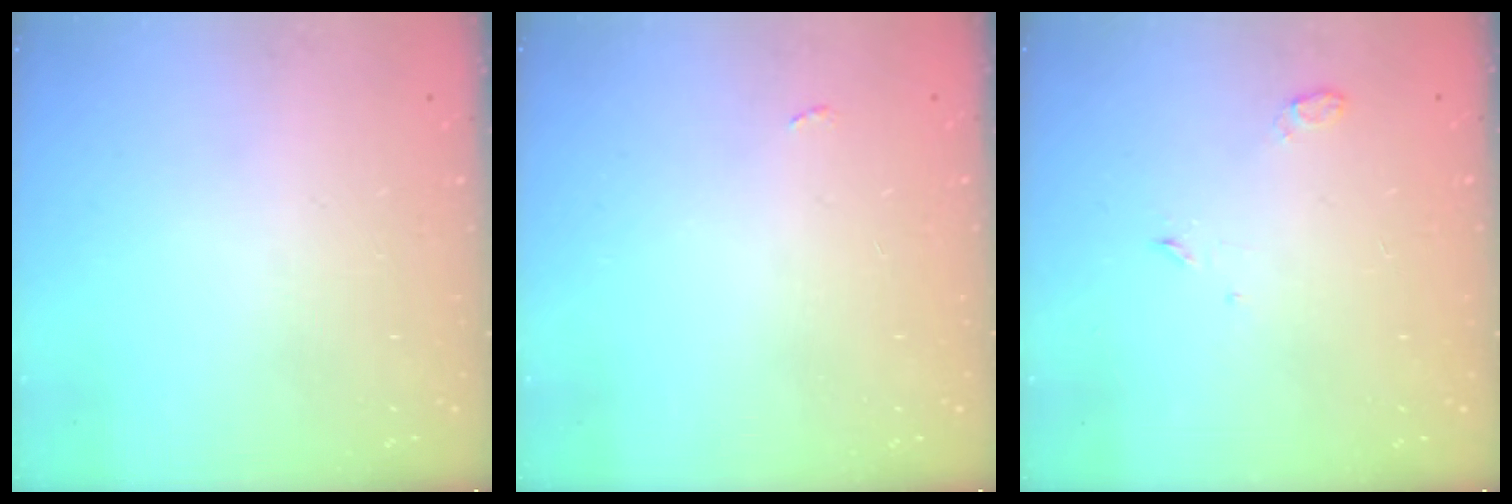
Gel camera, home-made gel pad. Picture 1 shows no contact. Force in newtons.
{"total": 2.2, "press": 2.2, "slide": 0.3}
{"total": 3.0, "press": 2.9, "slide": 0.6}